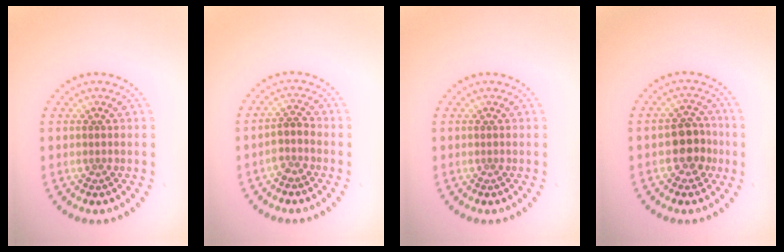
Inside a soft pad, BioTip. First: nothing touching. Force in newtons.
{"total": 1.7, "press": 1.5, "slide": 1.0}
{"total": 0.0}
{"total": 3.5, "press": 3.3, "slide": 1.0}